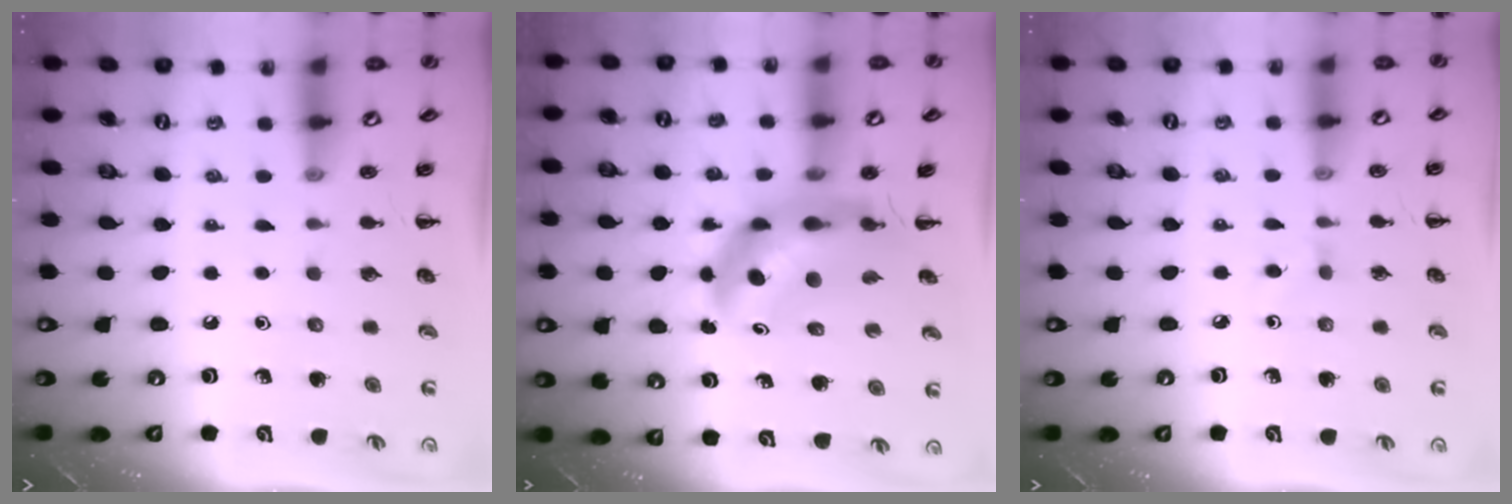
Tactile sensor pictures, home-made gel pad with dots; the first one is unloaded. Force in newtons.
{"total": 7.4, "press": 7.2, "slide": 1.8}
{"total": 2.7, "press": 2.5, "slide": 1.0}